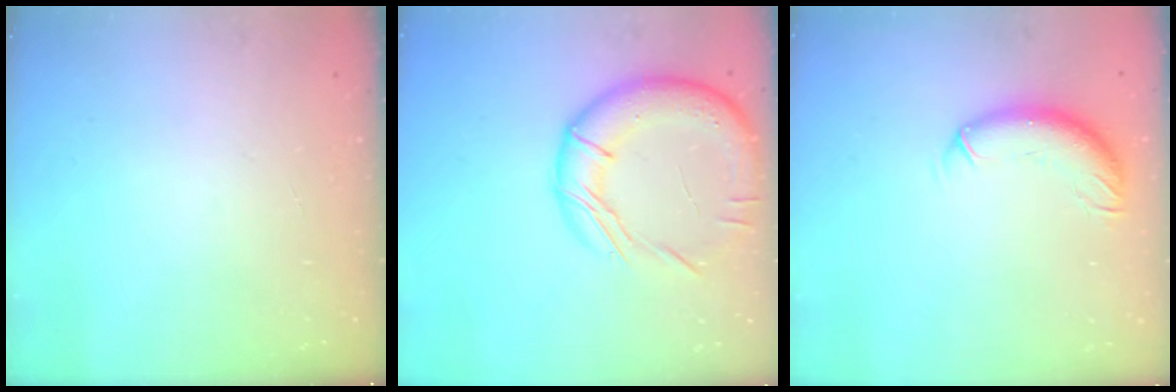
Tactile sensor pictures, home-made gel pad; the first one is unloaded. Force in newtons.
{"total": 17.5, "press": 17.3, "slide": 2.1}
{"total": 9.2, "press": 9.0, "slide": 1.9}